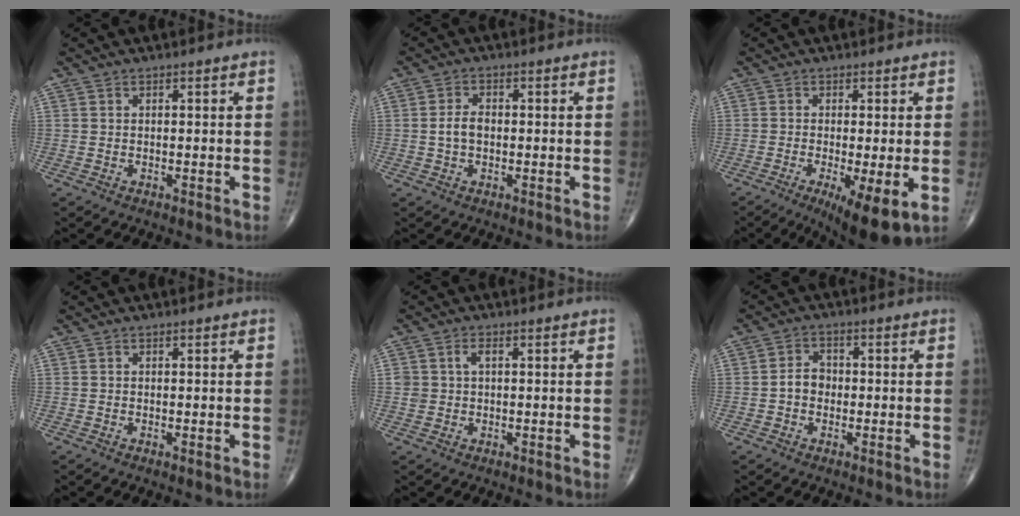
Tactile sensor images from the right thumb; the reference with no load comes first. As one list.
[{"total": 3.4, "force": [-0.2, 2.2, 2.7], "torque": [-0.054, 0.010, -0.007]}, {"total": 9.9, "force": [-3.1, 2.5, 9.1], "torque": [-0.146, -0.023, -0.044]}, {"total": 0.0}, {"total": 2.2, "force": [0.4, 1.5, 1.5], "torque": [-0.027, 0.005, 0.009]}, {"total": 3.6, "force": [-0.7, 2.9, 2.1], "torque": [-0.026, 0.017, -0.019]}]